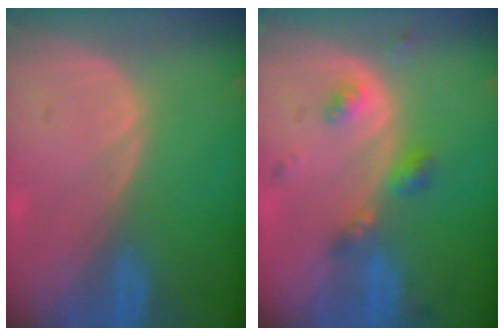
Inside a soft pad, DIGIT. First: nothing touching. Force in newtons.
{"total": 4.2, "press": 4.1, "slide": 1.1}